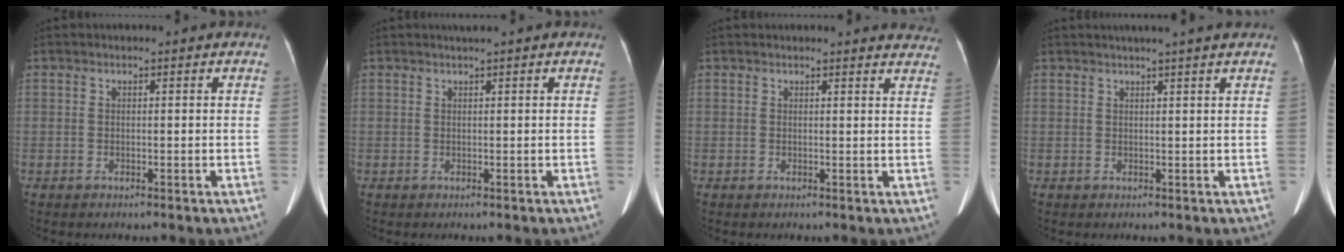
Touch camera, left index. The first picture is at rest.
{"total": 0.8, "force": [0.5, -0.2, 0.5], "torque": [-0.011, 0.001, 0.013]}
{"total": 8.1, "force": [7.8, 1.5, 1.2], "torque": [0.014, -0.008, 0.055]}
{"total": 4.6, "force": [3.8, -0.8, 2.5], "torque": [-0.033, 0.017, 0.048]}